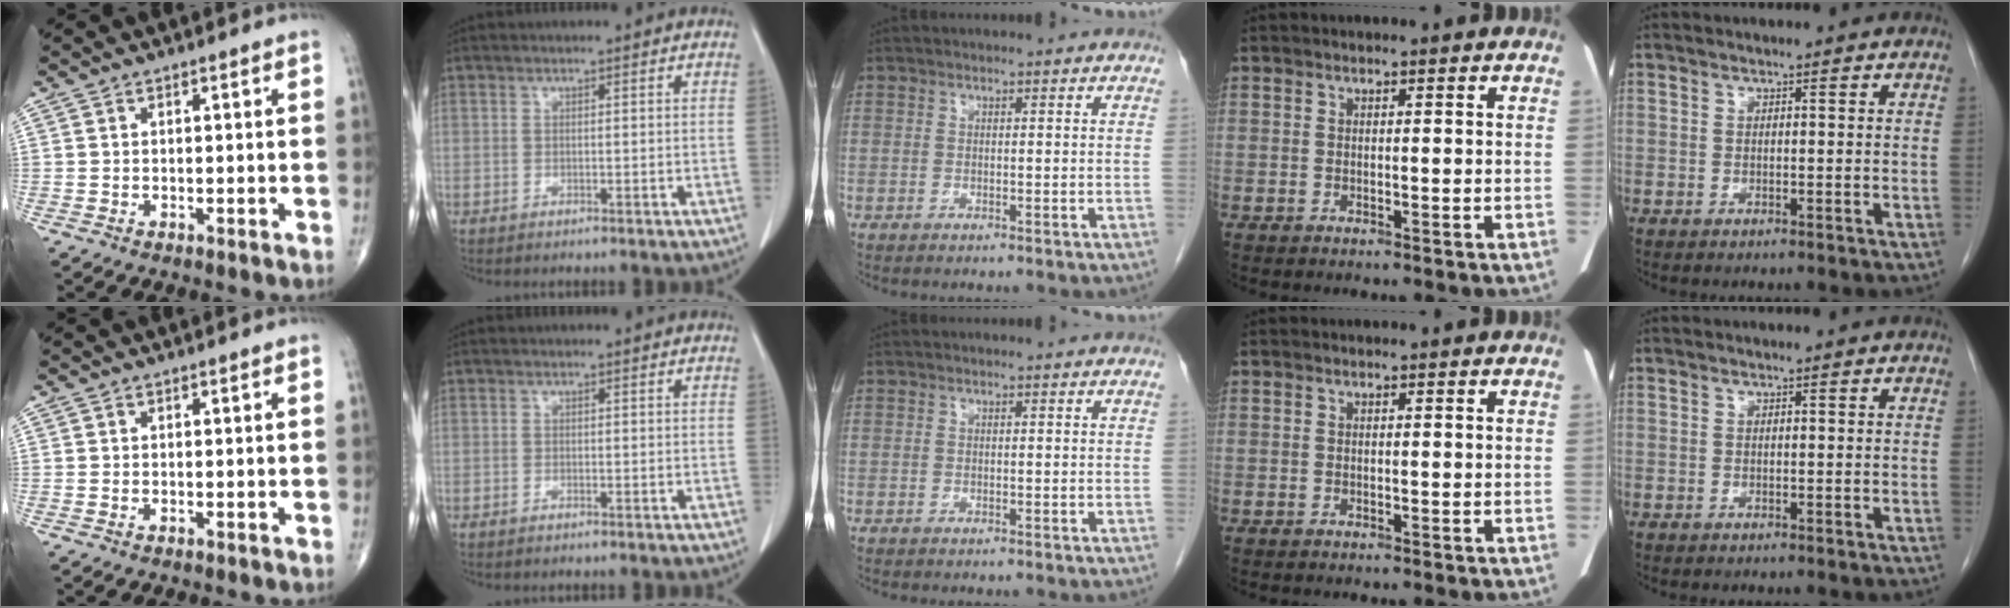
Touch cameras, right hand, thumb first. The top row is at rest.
{}